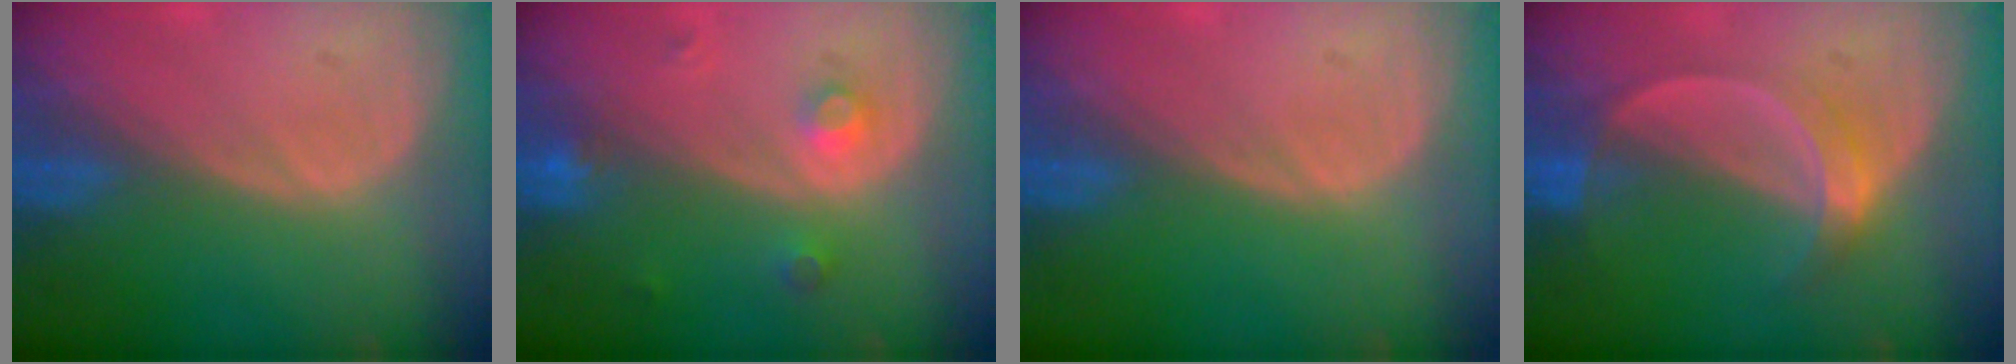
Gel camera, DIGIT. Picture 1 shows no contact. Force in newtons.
{"total": 3.2, "press": 3.0, "slide": 1.1}
{"total": 0.0}
{"total": 5.3, "press": 4.7, "slide": 2.3}